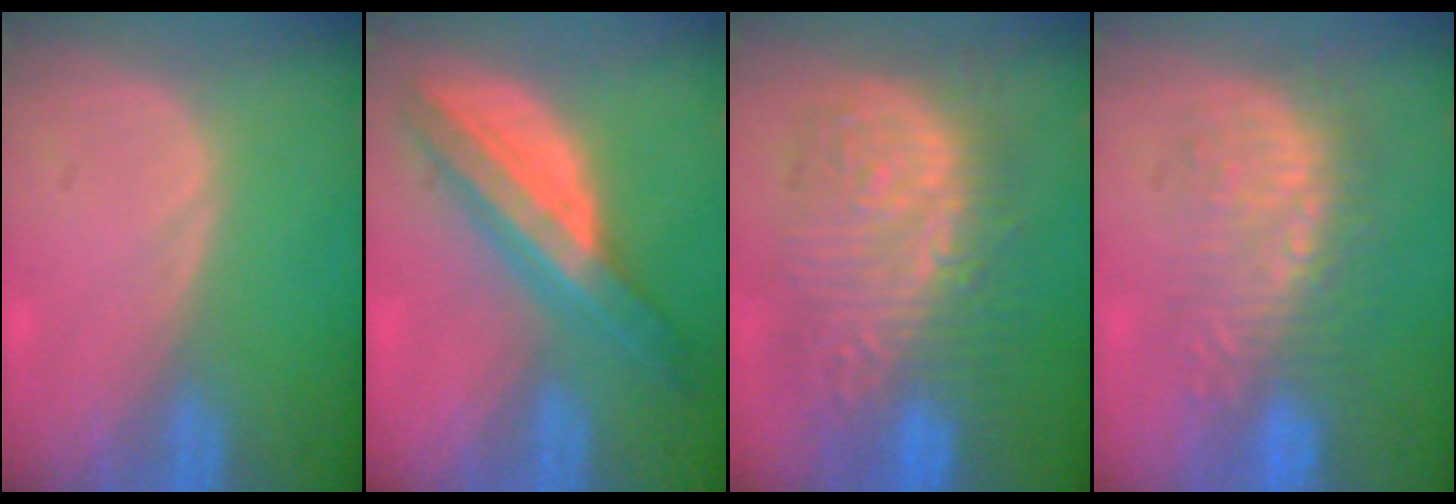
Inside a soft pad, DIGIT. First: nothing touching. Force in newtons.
{"total": 8.5, "press": 8.5, "slide": 0.5}
{"total": 13.0, "press": 12.9, "slide": 1.5}
{"total": 8.8, "press": 8.6, "slide": 1.9}